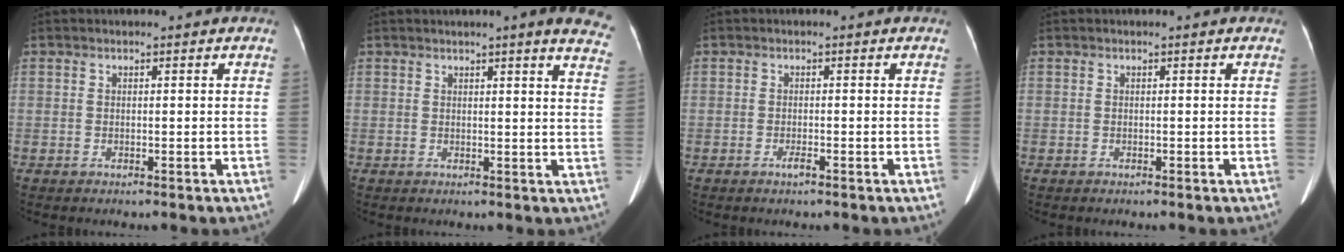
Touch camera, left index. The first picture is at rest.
{"total": 10.5, "force": [8.9, 0.3, 5.6], "torque": [-0.049, -0.029, 0.073]}
{"total": 0.6, "force": [-0.4, -0.1, 0.4], "torque": [-0.010, -0.001, -0.007]}
{"total": 0.0}